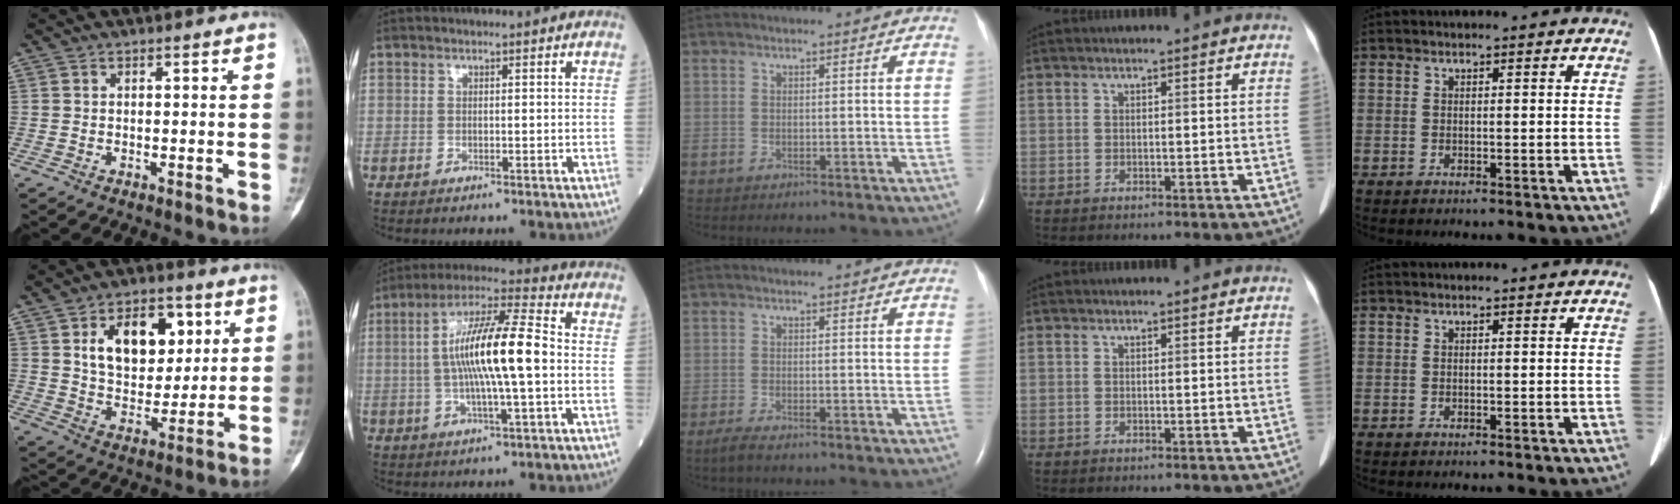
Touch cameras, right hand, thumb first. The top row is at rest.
{"thumb": {"total": 15.7, "force": [5.3, 10.1, 10.7], "torque": [-0.121, -0.016, 0.095]}, "index": {"total": 14.2, "force": [-0.2, 1.6, 14.2], "torque": [-0.257, 0.014, -0.010]}, "middle": {"total": 1.6, "force": [-1.2, 0.0, 1.0], "torque": [-0.035, -0.008, -0.026]}}